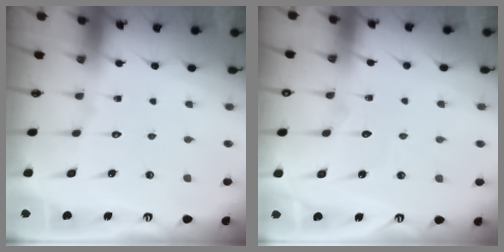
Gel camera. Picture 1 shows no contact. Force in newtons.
{"total": 4.9, "press": 4.9, "slide": 0.3}